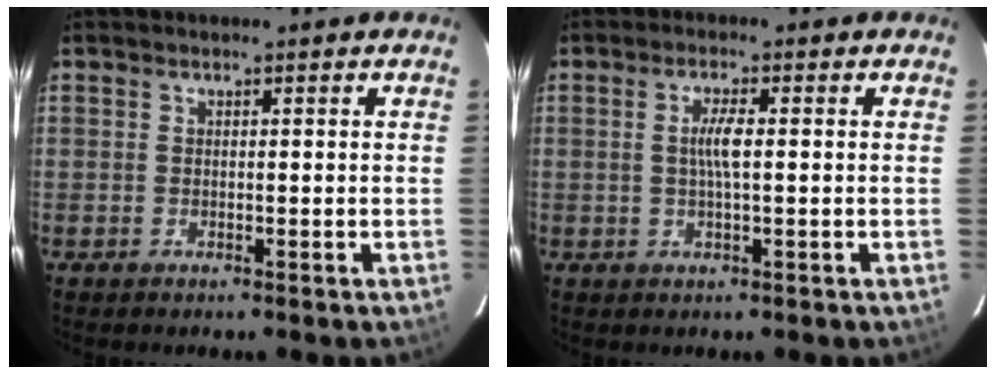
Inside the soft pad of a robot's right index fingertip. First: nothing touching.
{"total": 3.4, "force": [0.1, 0.3, 3.4], "torque": [-0.065, 0.001, 0.002]}